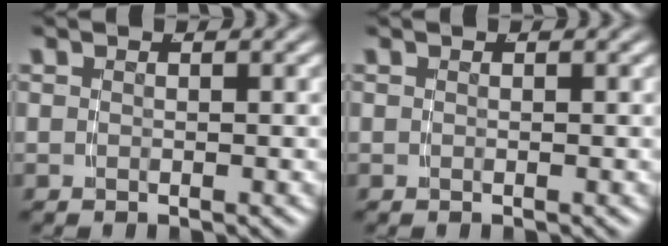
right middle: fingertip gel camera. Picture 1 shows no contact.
{"total": 0.0}